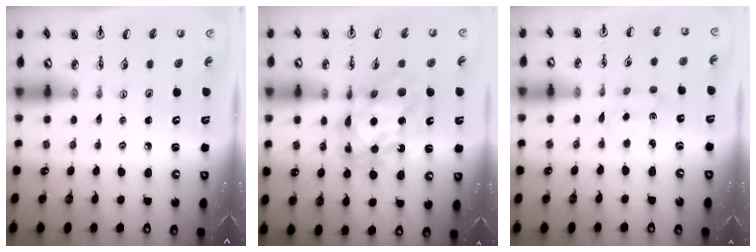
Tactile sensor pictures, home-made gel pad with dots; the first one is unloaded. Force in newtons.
{"total": 14.4, "press": 14.3, "slide": 1.4}
{"total": 2.0, "press": 2.0, "slide": 0.4}